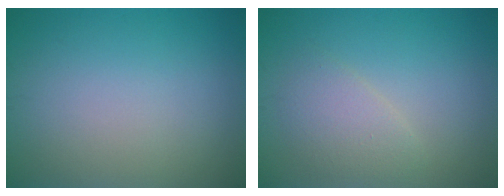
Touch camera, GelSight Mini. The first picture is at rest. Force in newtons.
{"total": 2.4, "press": 2.3, "slide": 0.2}